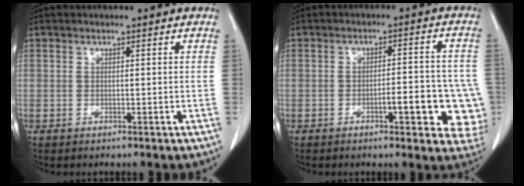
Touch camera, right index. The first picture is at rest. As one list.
[{"total": 10.3, "force": [-3.4, 2.6, 9.4], "torque": [-0.090, 0.012, -0.041]}]